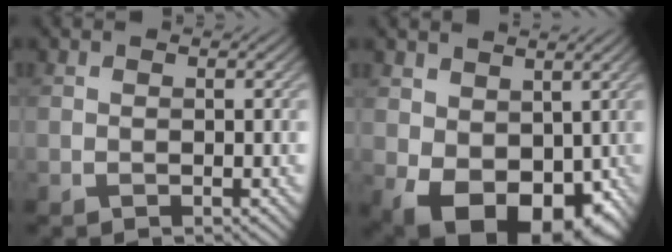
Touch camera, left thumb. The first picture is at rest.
{"total": 10.4, "force": [-1.5, 7.1, 7.4], "torque": [-0.129, -0.043, -0.004]}